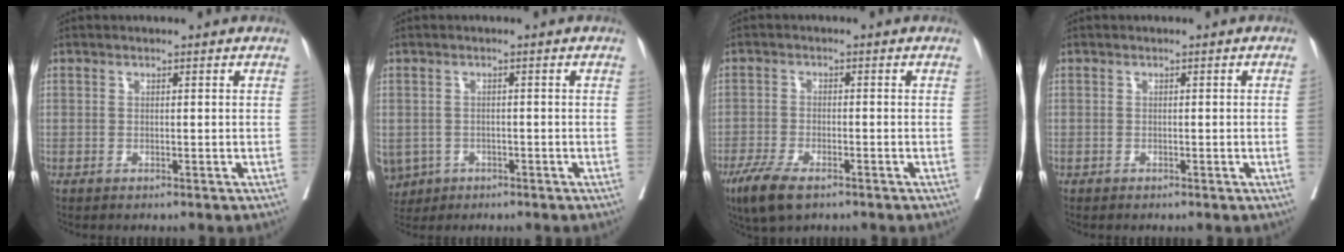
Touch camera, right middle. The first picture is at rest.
{"total": 9.0, "force": [-4.1, 7.4, 3.1], "torque": [-0.097, -0.006, -0.058]}
{"total": 6.6, "force": [-4.4, 1.8, 4.5], "torque": [-0.091, -0.017, -0.075]}
{"total": 0.7, "force": [-0.1, -0.3, 0.6], "torque": [-0.009, 0.000, -0.001]}